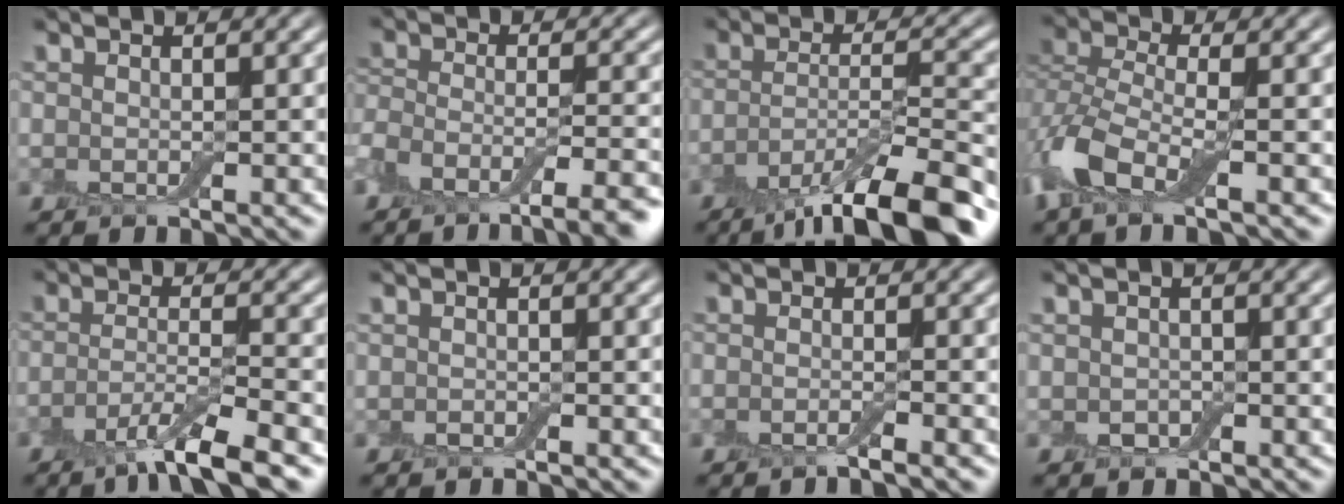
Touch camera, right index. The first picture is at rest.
{"total": 6.3, "force": [-4.4, 1.6, 4.2], "torque": [-0.069, -0.003, -0.083]}
{"total": 10.1, "force": [-6.5, 2.6, 7.4], "torque": [-0.110, -0.003, -0.112]}
{"total": 6.0, "force": [-2.5, 2.9, 4.6], "torque": [-0.109, -0.001, -0.066]}
{"total": 5.5, "force": [-3.3, 1.0, 4.3], "torque": [-0.065, -0.002, -0.067]}
{"total": 0.0}
{"total": 1.2, "force": [-0.7, 0.1, 1.0], "torque": [-0.013, -0.003, -0.017]}
{"total": 0.9, "force": [-0.2, 0.8, 0.5], "torque": [-0.010, -0.004, -0.005]}